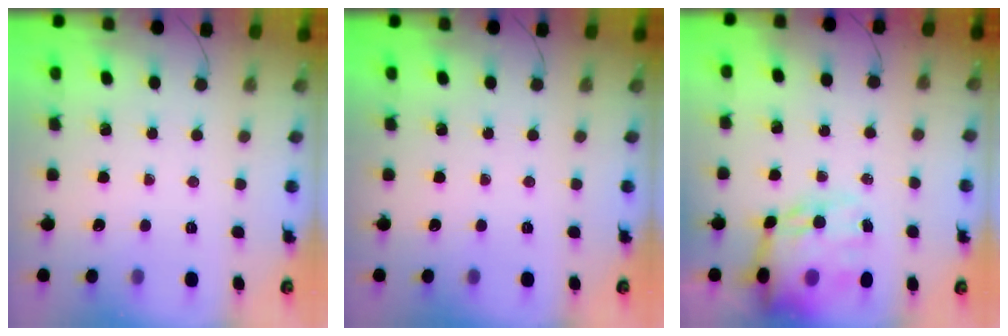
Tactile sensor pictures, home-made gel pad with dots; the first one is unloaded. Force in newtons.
{"total": 0.0}
{"total": 16.2, "press": 15.7, "slide": 4.0}